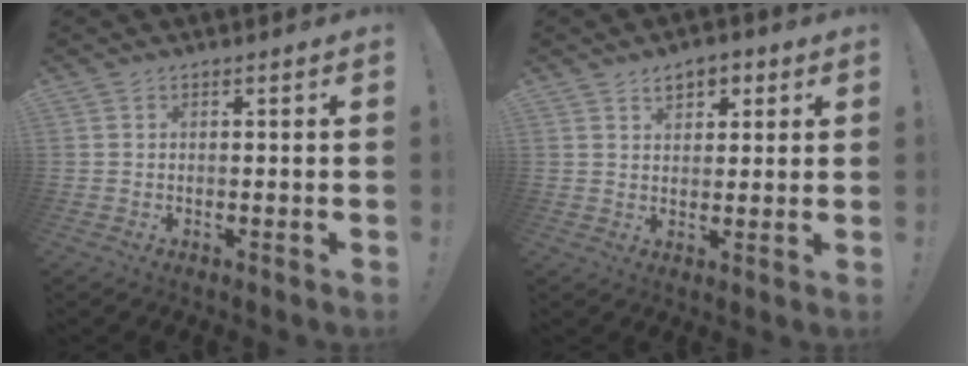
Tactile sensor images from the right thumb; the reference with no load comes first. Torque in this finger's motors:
{"motor_torque": [-0.01, 0.02, 0.01, 0.02, 0.00]}